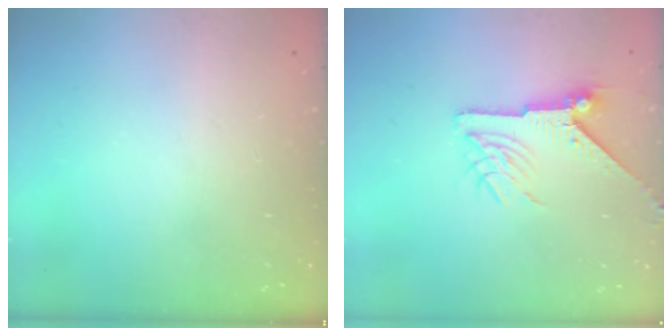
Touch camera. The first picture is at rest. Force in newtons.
{"total": 9.0, "press": 9.0, "slide": 0.4}